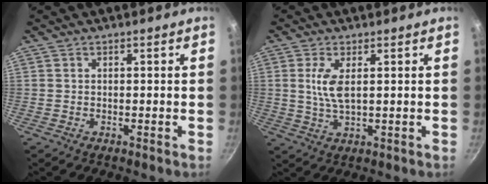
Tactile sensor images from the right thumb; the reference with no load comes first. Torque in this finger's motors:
{"motor_torque": [0.18, -0.10, 0.60, -0.54, 0.05]}